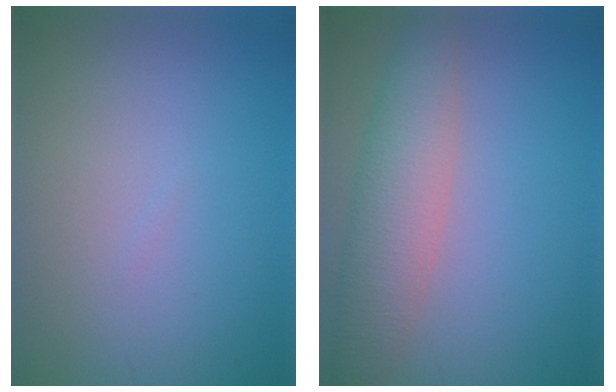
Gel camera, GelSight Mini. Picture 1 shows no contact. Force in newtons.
{"total": 5.3, "press": 5.3, "slide": 0.1}